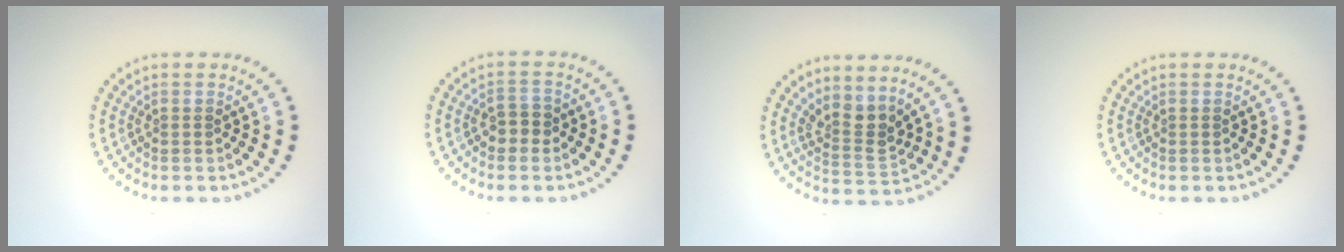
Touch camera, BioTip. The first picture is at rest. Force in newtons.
{"total": 1.9, "press": 1.7, "slide": 0.7}
{"total": 2.8, "press": 2.1, "slide": 1.9}
{"total": 0.0}